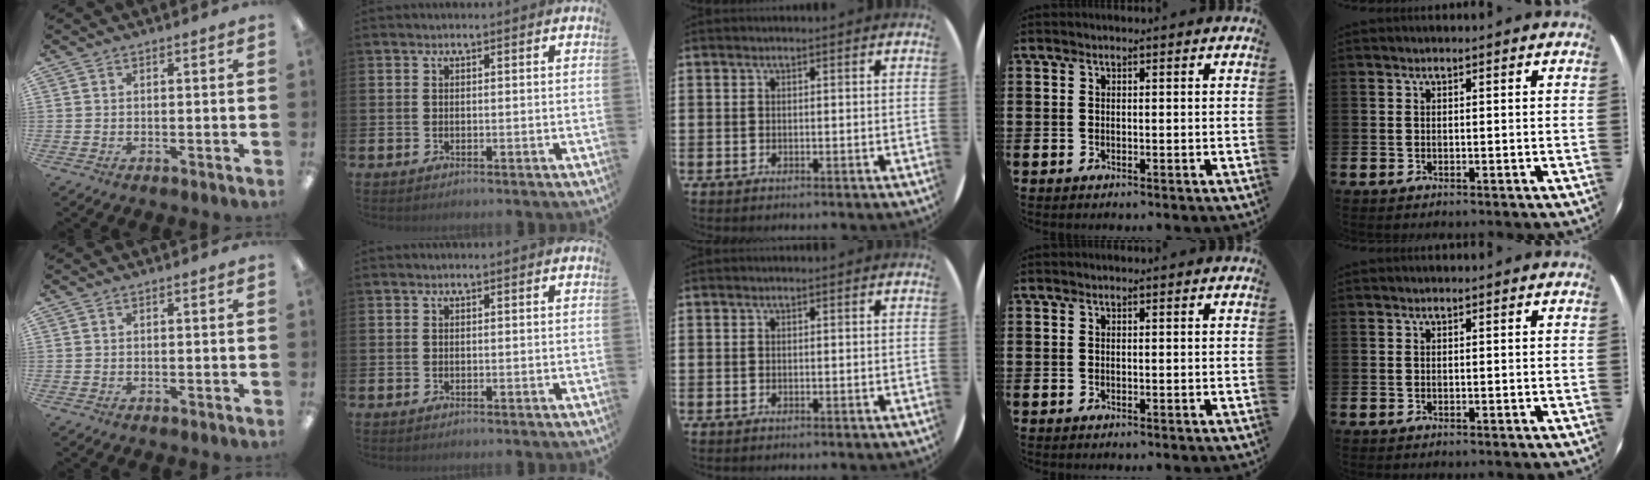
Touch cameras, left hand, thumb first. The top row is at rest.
{}